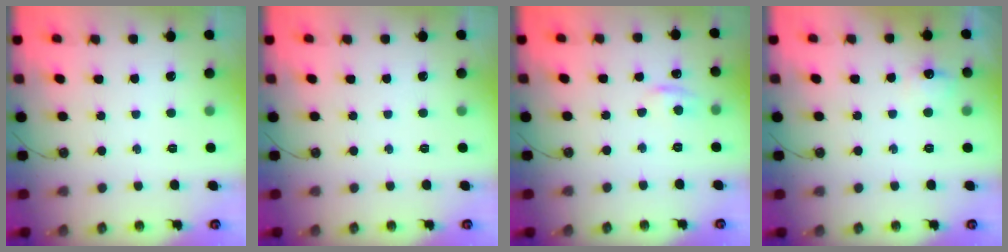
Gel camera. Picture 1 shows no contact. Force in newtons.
{"total": 0.0}
{"total": 5.5, "press": 5.4, "slide": 0.7}
{"total": 7.2, "press": 7.1, "slide": 0.9}